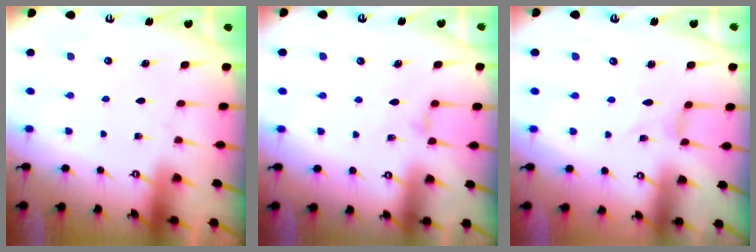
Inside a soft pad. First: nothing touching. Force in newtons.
{"total": 3.0, "press": 2.9, "slide": 0.5}
{"total": 0.0}